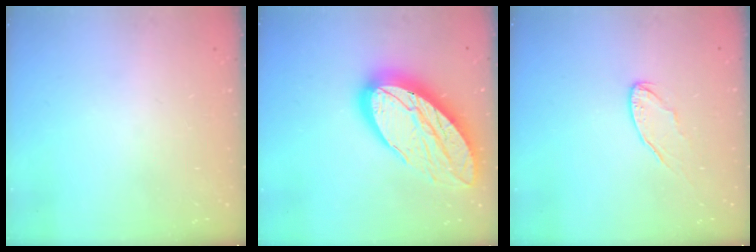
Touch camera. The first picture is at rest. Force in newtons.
{"total": 26.8, "press": 26.7, "slide": 2.4}
{"total": 6.8, "press": 6.8, "slide": 0.6}